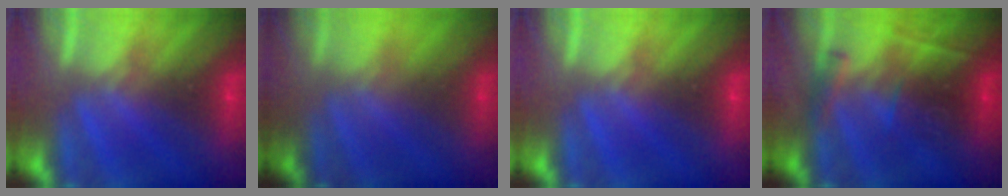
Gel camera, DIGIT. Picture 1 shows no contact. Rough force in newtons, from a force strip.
{"total": 1.7}
{"total": 0.0}
{"total": 2.9}